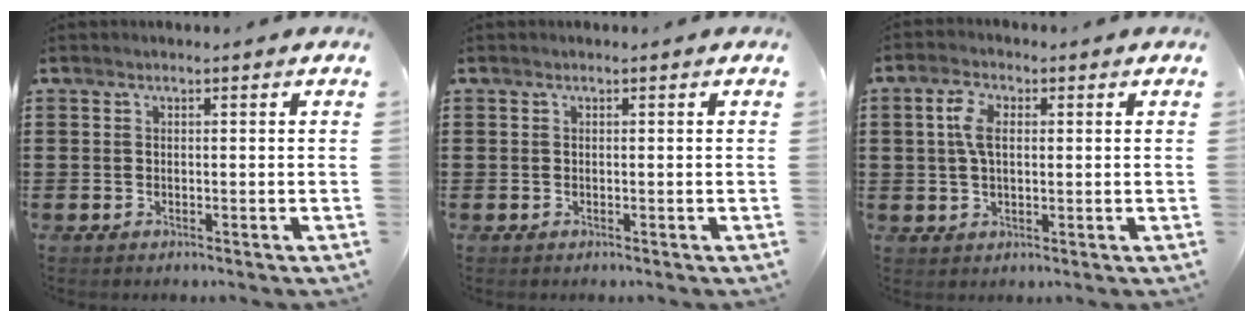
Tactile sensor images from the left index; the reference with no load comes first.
{"total": 0.0}
{"total": 4.7, "force": [0.9, 2.4, 4.0], "torque": [-0.092, 0.010, 0.012]}